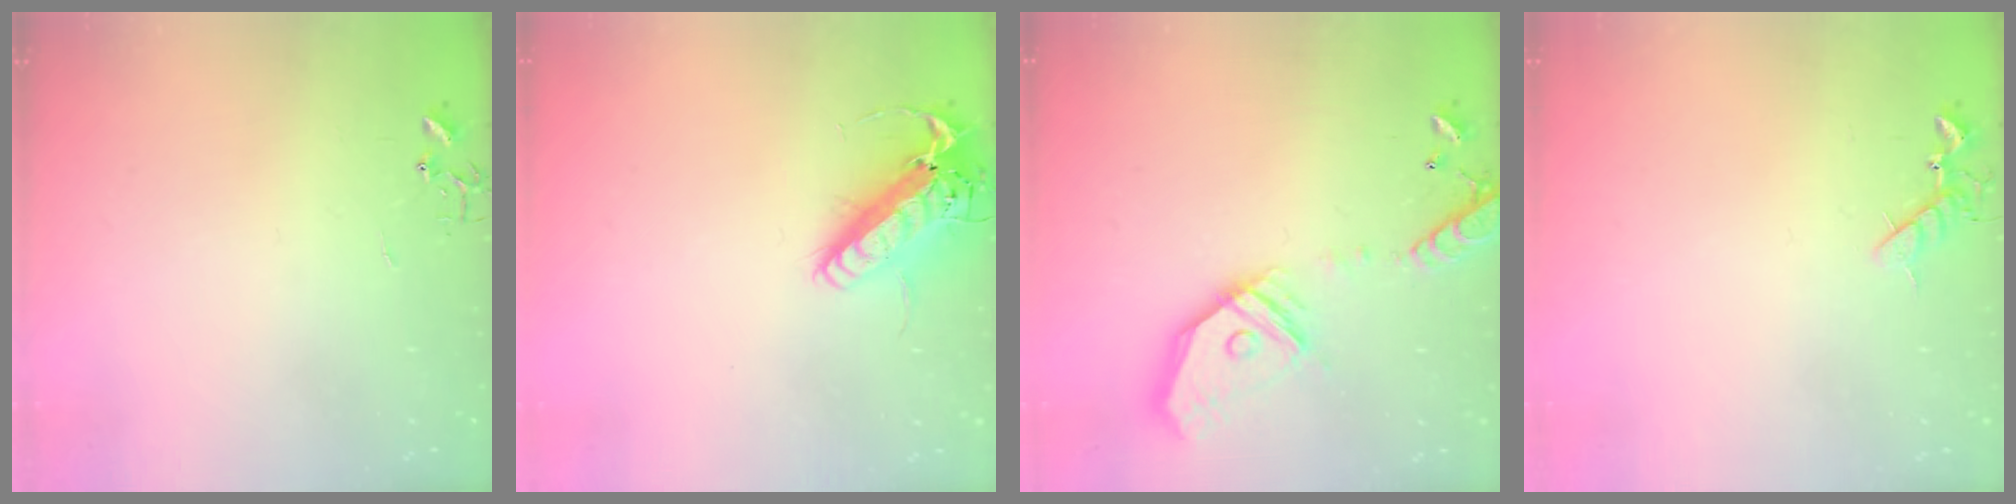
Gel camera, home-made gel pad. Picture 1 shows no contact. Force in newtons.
{"total": 16.2, "press": 15.9, "slide": 3.2}
{"total": 18.8, "press": 18.6, "slide": 3.0}
{"total": 7.0, "press": 6.9, "slide": 1.1}